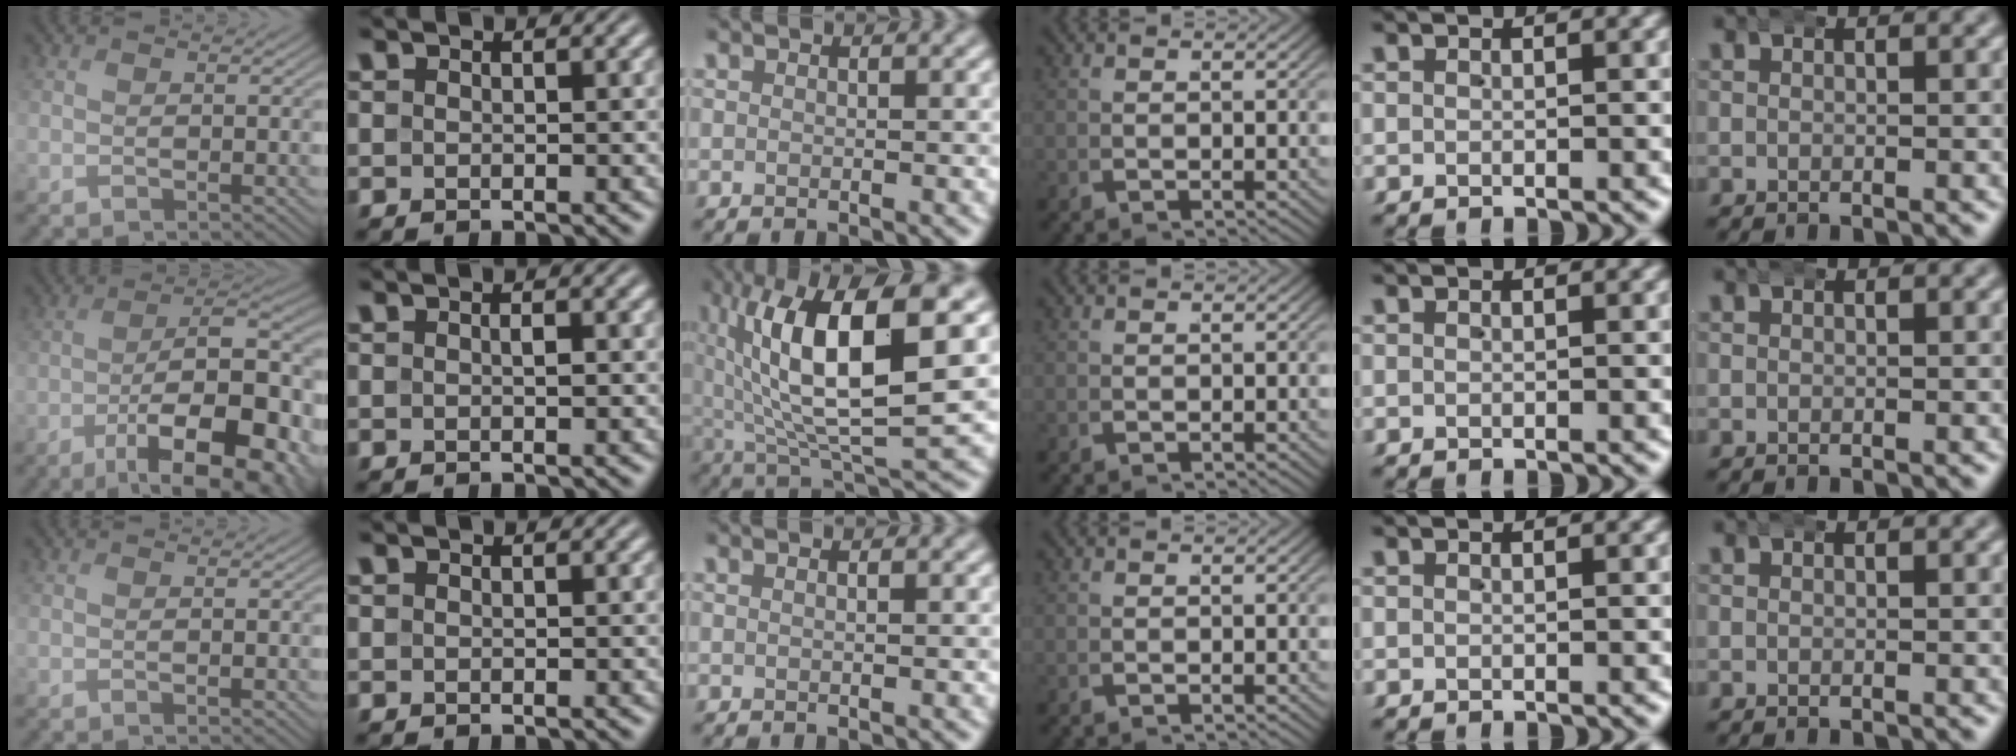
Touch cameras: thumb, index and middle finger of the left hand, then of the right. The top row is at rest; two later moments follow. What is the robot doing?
{"motion": "wrap", "object": "arm wrap"}